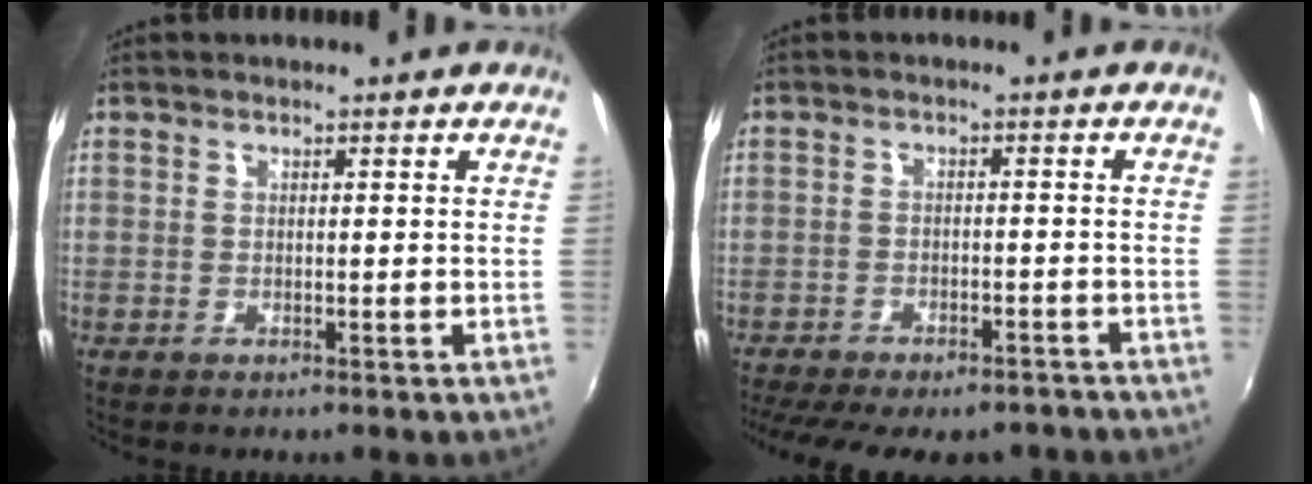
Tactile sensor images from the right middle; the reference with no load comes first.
{"total": 15.9, "force": [-13.2, 5.3, 6.9], "torque": [-0.149, -0.025, -0.174]}